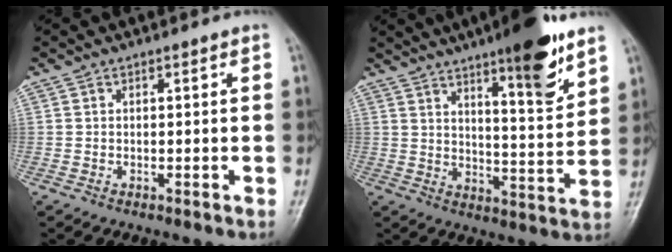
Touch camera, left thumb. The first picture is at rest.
{"total": 14.4, "force": [9.2, 2.7, 10.7], "torque": [-0.139, -0.058, 0.141]}